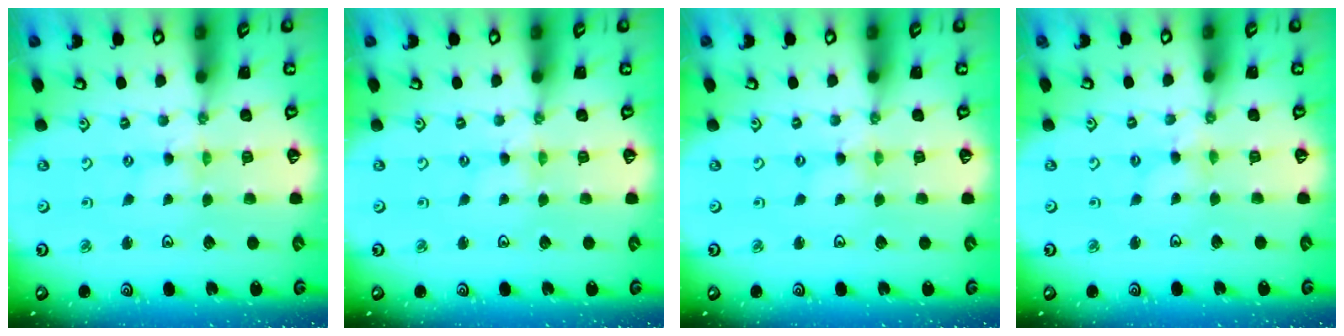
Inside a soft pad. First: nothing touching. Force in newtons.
{"total": 0.0}
{"total": 1.7, "press": 1.7, "slide": 0.2}
{"total": 1.9, "press": 1.9, "slide": 0.3}